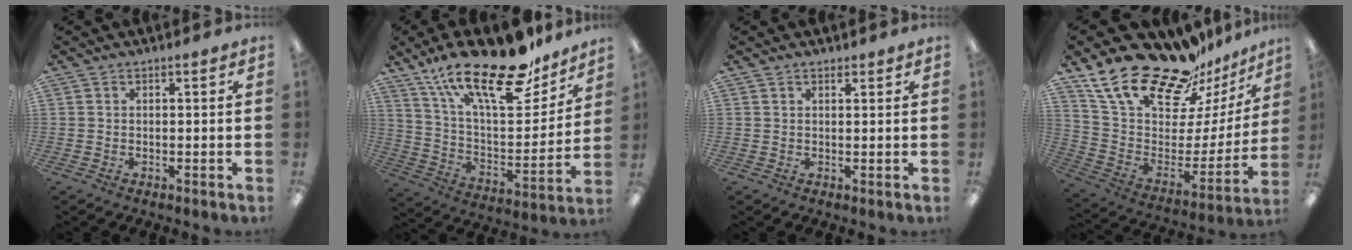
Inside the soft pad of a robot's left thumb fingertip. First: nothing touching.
{"total": 26.4, "force": [18.6, 9.5, 16.2], "torque": [-0.255, -0.112, 0.316]}
{"total": 1.1, "force": [0.9, 0.5, 0.4], "torque": [-0.008, 0.000, 0.017]}
{"total": 25.5, "force": [20.6, 9.8, 11.5], "torque": [-0.198, -0.145, 0.370]}